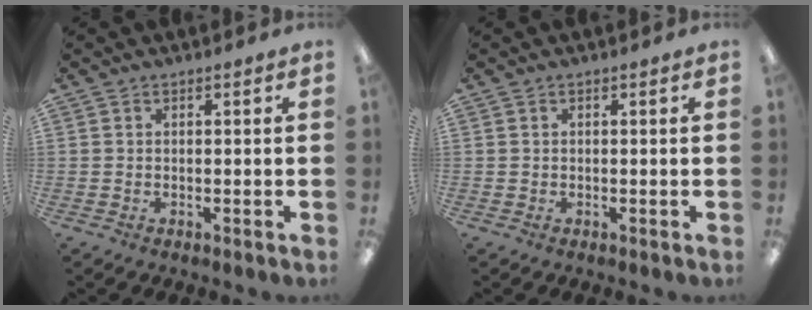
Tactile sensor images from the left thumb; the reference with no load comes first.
{"total": 0.0}